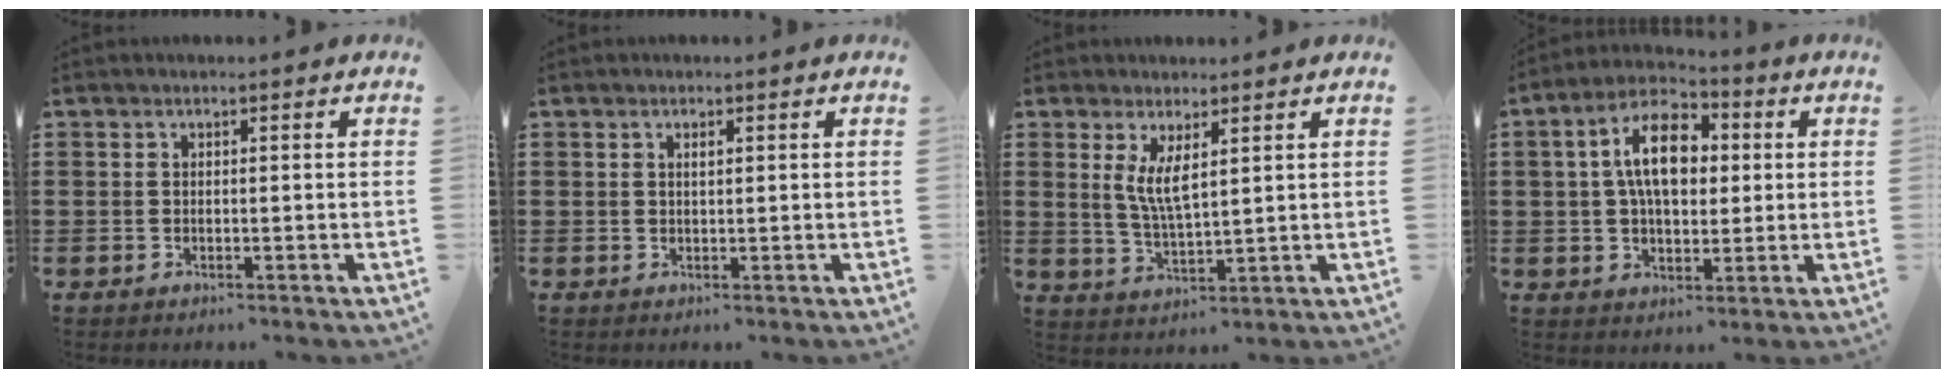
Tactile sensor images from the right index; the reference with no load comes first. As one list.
[{"total": 0.8, "force": [0.3, 0.3, 0.7], "torque": [-0.015, 0.004, 0.005]}, {"total": 4.8, "force": [1.8, 1.3, 4.2], "torque": [-0.088, 0.000, 0.032]}, {"total": 10.6, "force": [2.0, 6.1, 8.5], "torque": [-0.162, 0.014, 0.029]}]